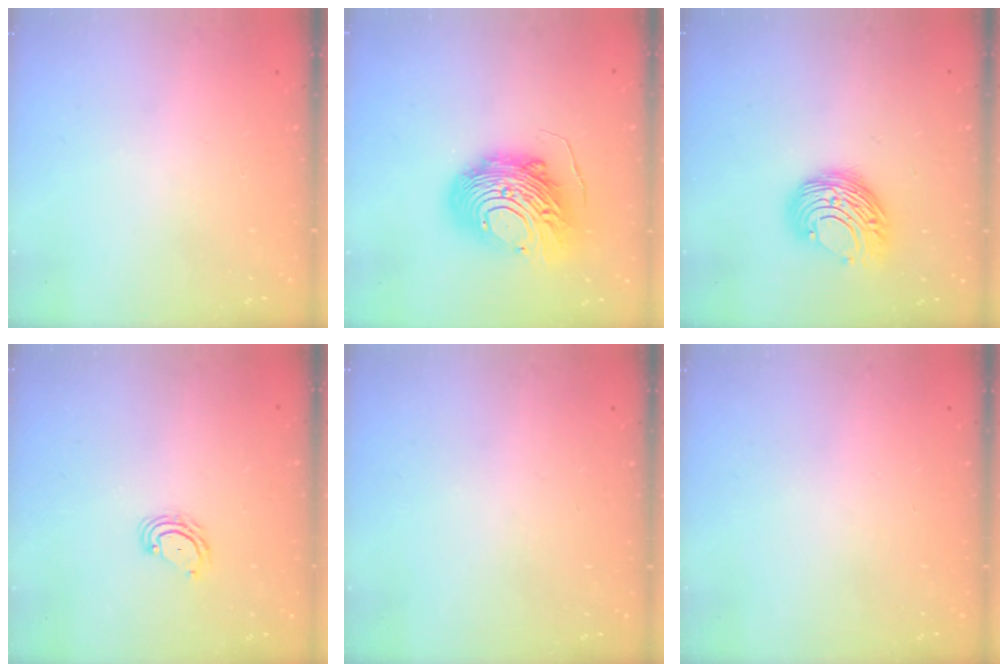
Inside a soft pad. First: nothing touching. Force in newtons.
{"total": 17.9, "press": 17.9, "slide": 1.5}
{"total": 10.4, "press": 10.4, "slide": 0.6}
{"total": 5.0, "press": 5.0, "slide": 0.4}
{"total": 0.0}
{"total": 0.0}